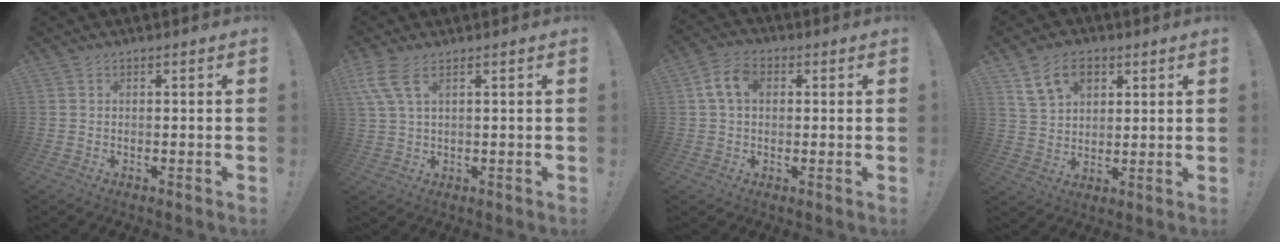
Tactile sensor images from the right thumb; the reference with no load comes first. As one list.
[{"total": 7.3, "force": [3.8, 2.5, 5.6], "torque": [-0.121, -0.009, 0.076]}, {"total": 7.9, "force": [1.6, 5.3, 5.6], "torque": [-0.104, 0.012, 0.032]}, {"total": 11.5, "force": [5.8, 7.8, 6.1], "torque": [-0.102, -0.012, 0.114]}]